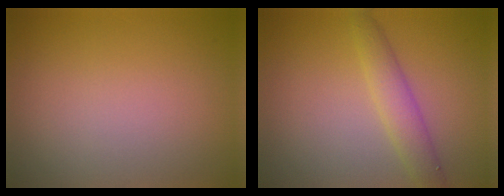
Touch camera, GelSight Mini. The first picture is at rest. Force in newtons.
{"total": 2.8, "press": 2.8, "slide": 0.2}